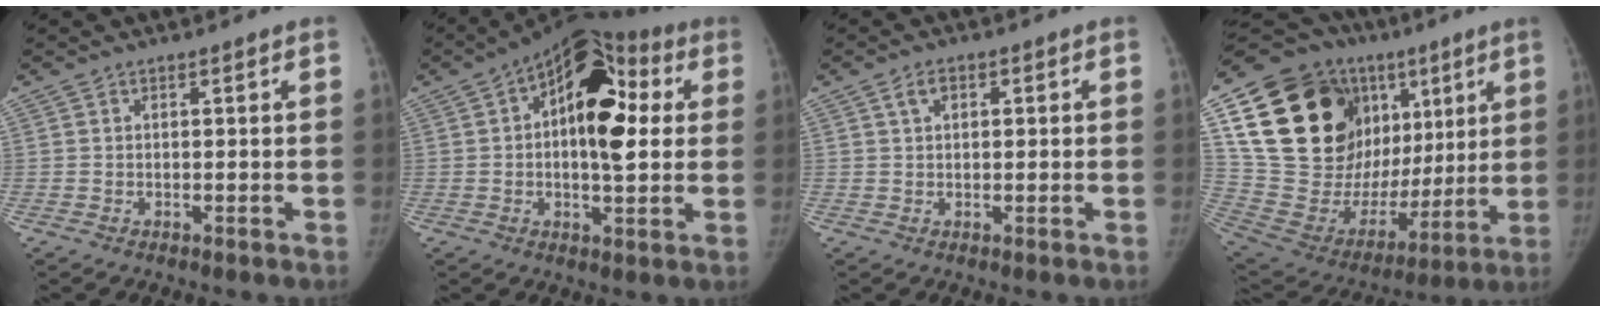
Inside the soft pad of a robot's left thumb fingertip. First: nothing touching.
{"total": 17.6, "force": [3.0, 9.0, 14.8], "torque": [-0.190, 0.026, 0.033]}
{"total": 3.1, "force": [0.9, 2.1, 2.0], "torque": [-0.026, 0.006, 0.012]}
{"total": 34.7, "force": [11.1, 21.4, 25.0], "torque": [-0.389, 0.031, 0.205]}